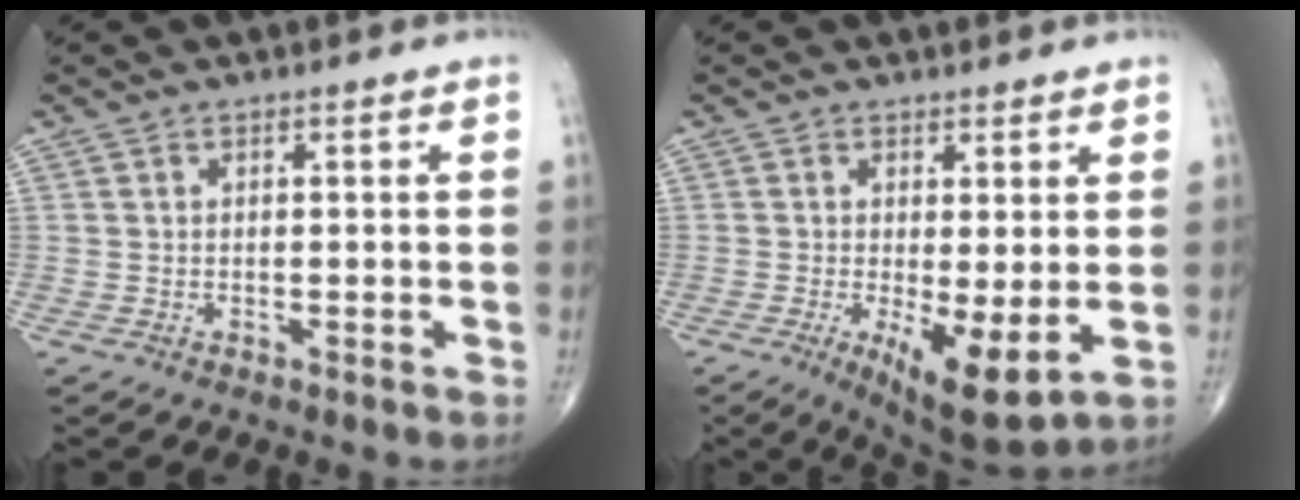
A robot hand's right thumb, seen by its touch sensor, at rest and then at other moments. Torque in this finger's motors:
{"motor_torque": [0.67, 1.20, 0.24, -0.31, 0.21]}